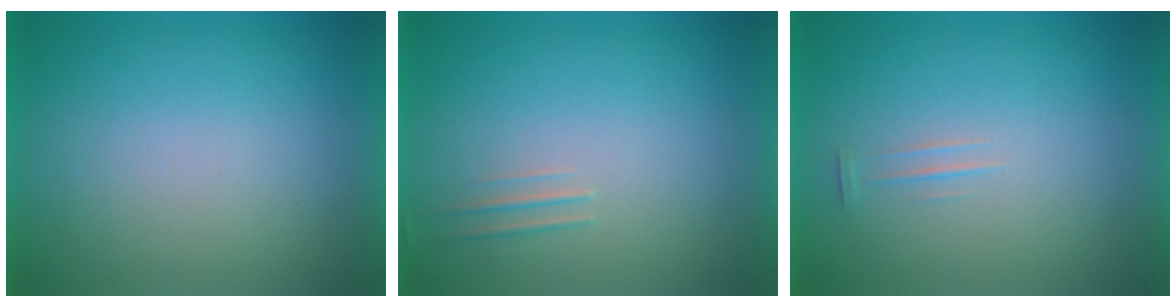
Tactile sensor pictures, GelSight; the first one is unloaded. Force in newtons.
{"total": 1.6}
{"total": 1.2}